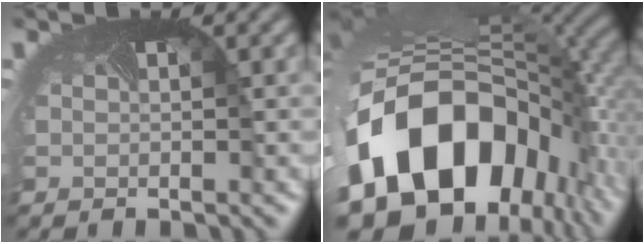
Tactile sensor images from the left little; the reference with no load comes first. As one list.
[{"total": 18.5, "force": [-5.8, 12.4, 12.4], "torque": [-0.284, -0.061, -0.087]}]